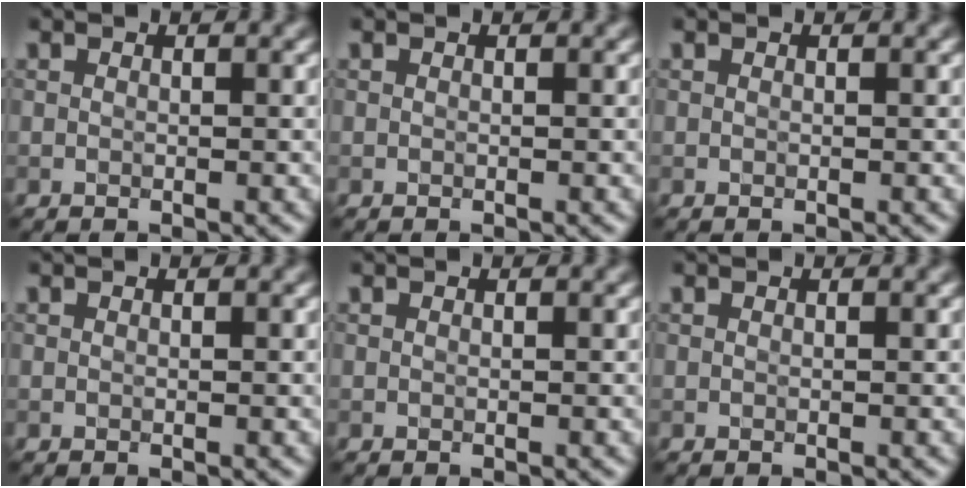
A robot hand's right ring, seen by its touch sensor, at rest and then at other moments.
{"total": 0.0}
{"total": 0.0}
{"total": 0.0}
{"total": 0.0}
{"total": 0.0}